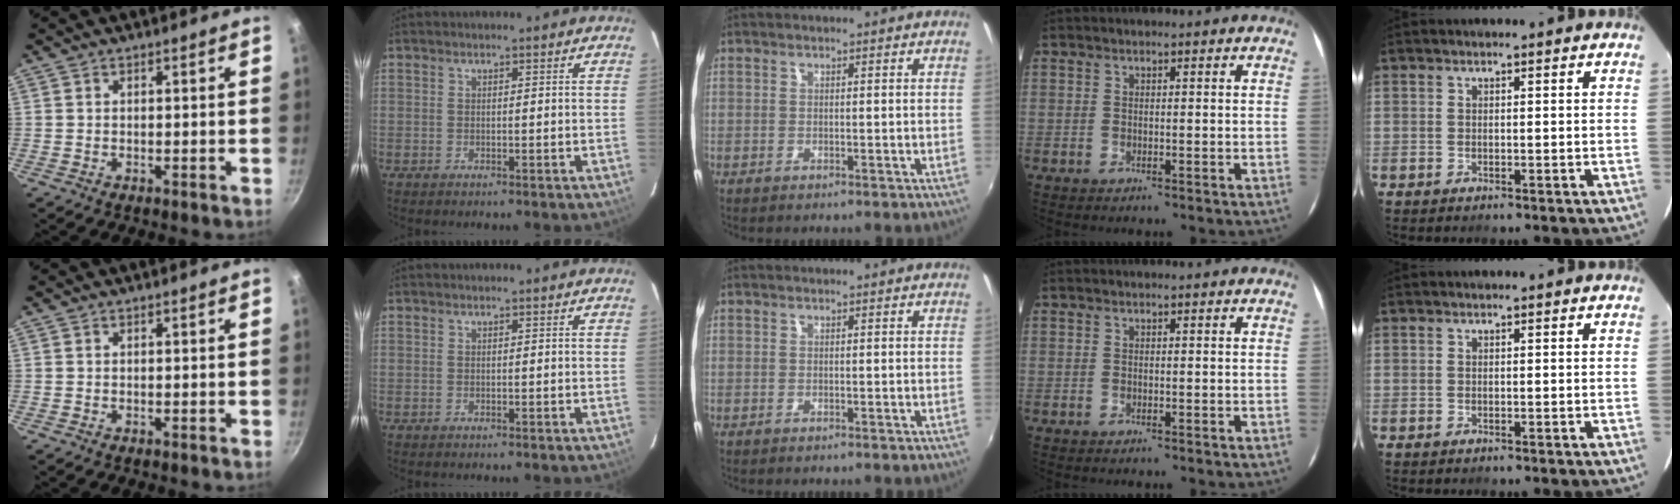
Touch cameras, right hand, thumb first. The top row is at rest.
{}